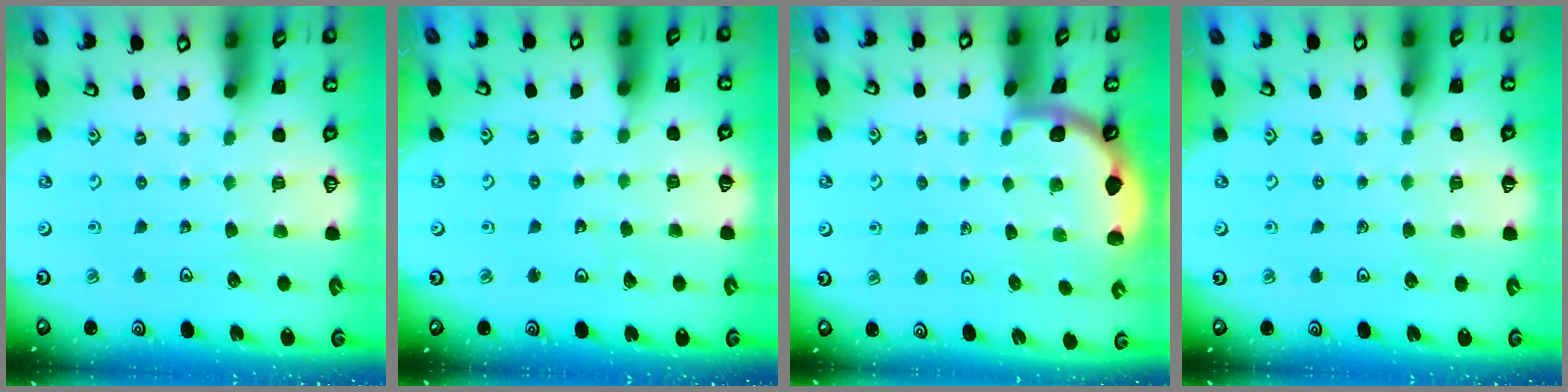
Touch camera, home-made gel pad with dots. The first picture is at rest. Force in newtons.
{"total": 3.7, "press": 3.7, "slide": 0.4}
{"total": 1.7, "press": 1.7, "slide": 0.0}
{"total": 2.5, "press": 2.5, "slide": 0.5}